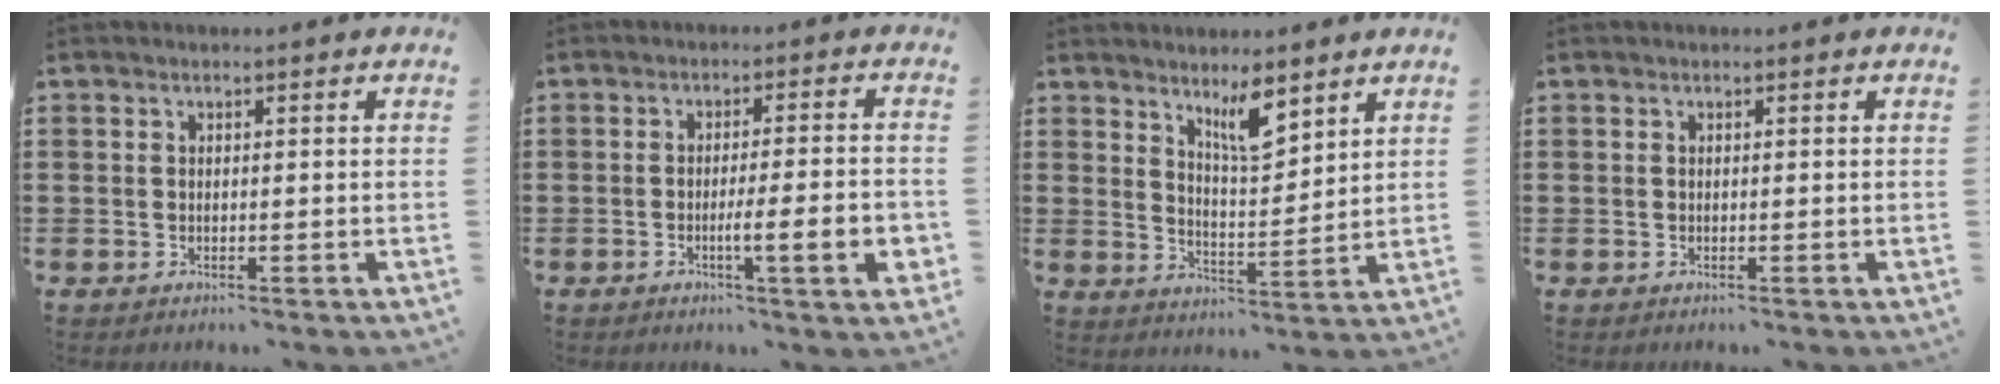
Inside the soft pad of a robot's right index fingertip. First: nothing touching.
{"total": 7.2, "force": [-2.2, 0.5, 6.9], "torque": [-0.101, -0.013, -0.036]}
{"total": 6.0, "force": [4.8, 1.4, 3.4], "torque": [-0.062, -0.017, 0.082]}
{"total": 0.0}